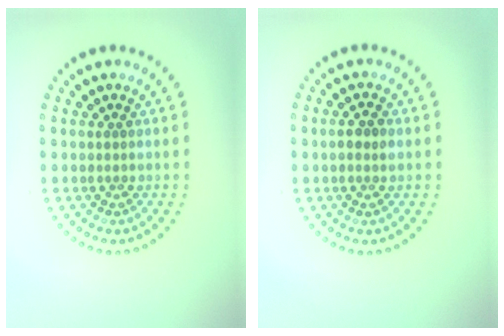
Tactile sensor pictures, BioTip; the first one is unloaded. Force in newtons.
{"total": 1.6, "press": 1.5, "slide": 0.5}